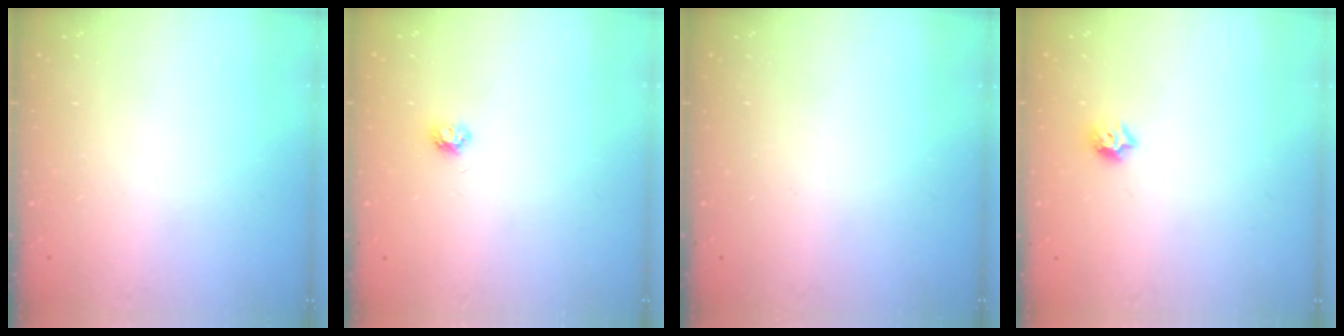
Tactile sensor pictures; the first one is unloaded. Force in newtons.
{"total": 4.2, "press": 4.2, "slide": 0.6}
{"total": 0.0}
{"total": 6.3, "press": 6.3, "slide": 0.2}